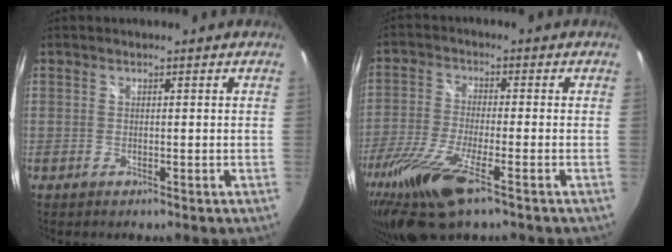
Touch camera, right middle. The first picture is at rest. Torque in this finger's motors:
{"motor_torque": [1.16, -0.98, 0.72, 0.21]}